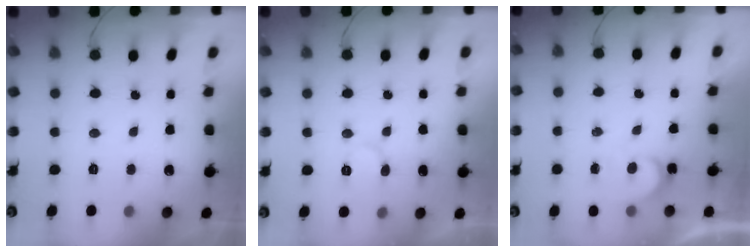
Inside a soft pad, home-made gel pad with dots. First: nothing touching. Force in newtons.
{"total": 5.8, "press": 5.8, "slide": 0.1}
{"total": 4.0, "press": 4.0, "slide": 0.5}